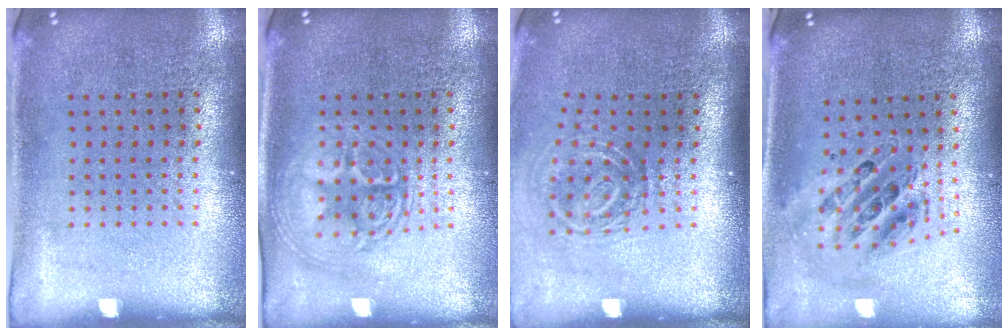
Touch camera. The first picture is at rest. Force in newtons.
{"total": 2.8, "press": 2.8, "slide": 0.4}
{"total": 1.8, "press": 1.2, "slide": 1.4}
{"total": 1.0, "press": 0.9, "slide": 0.3}